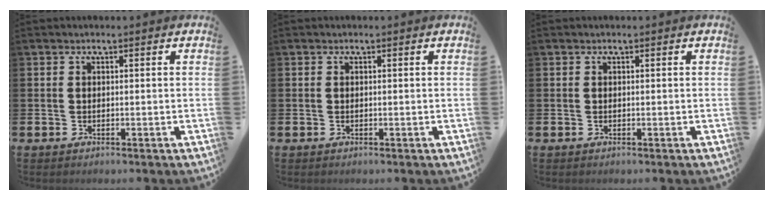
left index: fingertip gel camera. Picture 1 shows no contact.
{"total": 0.0}
{"total": 0.0}